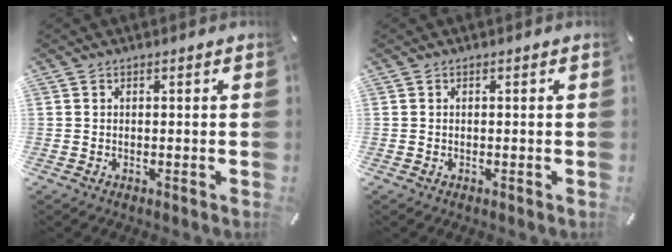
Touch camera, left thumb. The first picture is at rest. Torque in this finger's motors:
{"motor_torque": [-0.11, 0.00, -0.04, -0.07, 0.00]}